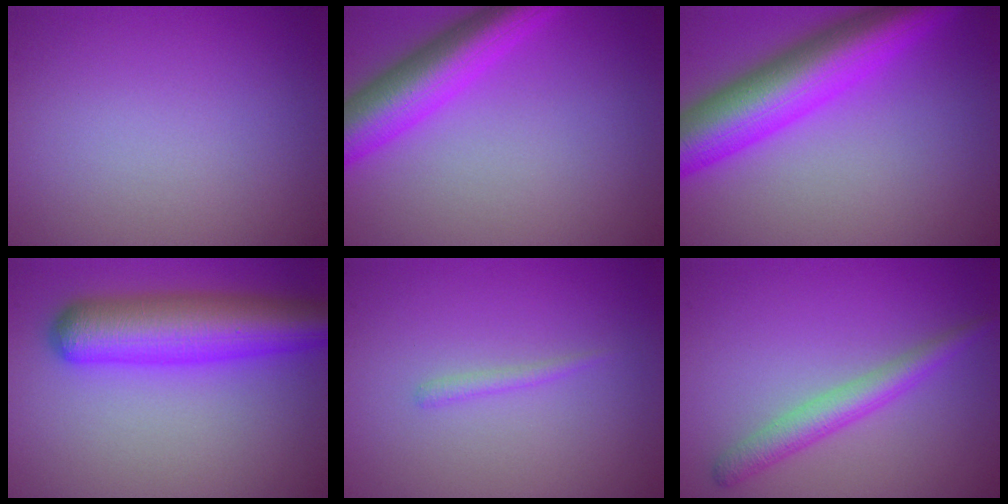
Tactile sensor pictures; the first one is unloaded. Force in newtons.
{"total": 7.1, "press": 7.0, "slide": 0.3}
{"total": 9.8, "press": 9.8, "slide": 0.2}
{"total": 7.5, "press": 7.5, "slide": 0.2}
{"total": 0.8, "press": 0.8, "slide": 0.1}
{"total": 2.8, "press": 2.8, "slide": 0.0}